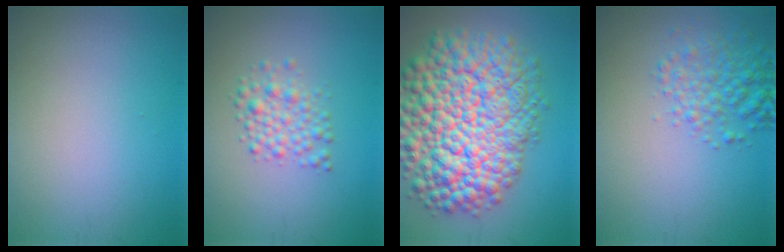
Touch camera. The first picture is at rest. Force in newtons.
{"total": 2.5, "press": 2.5, "slide": 0.0}
{"total": 14.6, "press": 14.6, "slide": 0.6}
{"total": 3.4, "press": 3.4, "slide": 0.1}